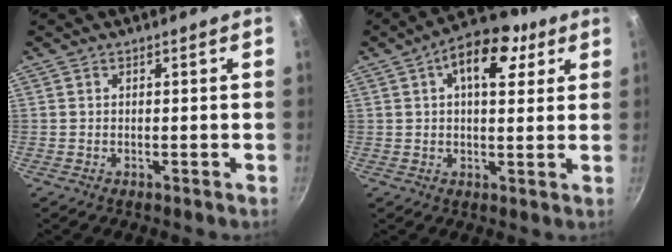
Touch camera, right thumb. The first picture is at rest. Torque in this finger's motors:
{"motor_torque": [0.29, 0.28, 0.15, 0.02, 0.04]}